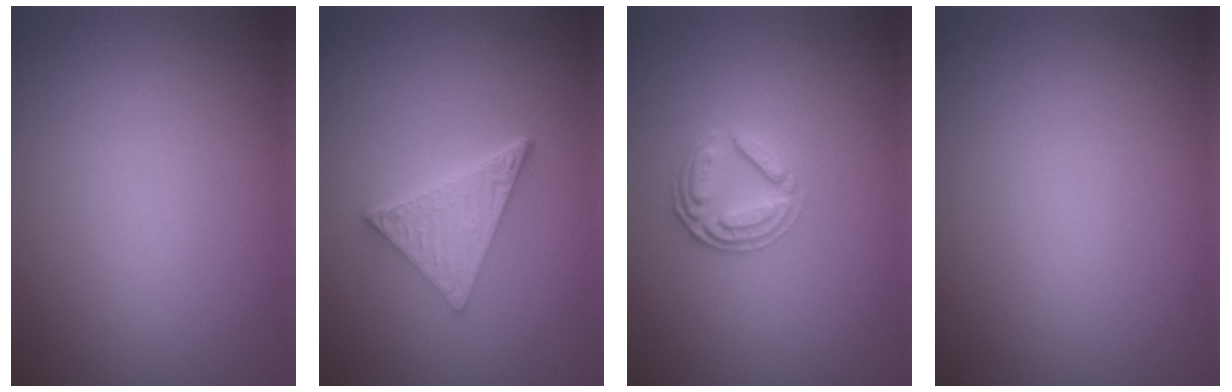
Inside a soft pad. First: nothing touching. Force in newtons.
{"total": 5.3, "press": 3.7, "slide": 3.8}
{"total": 2.6, "press": 2.5, "slide": 0.8}
{"total": 0.0}